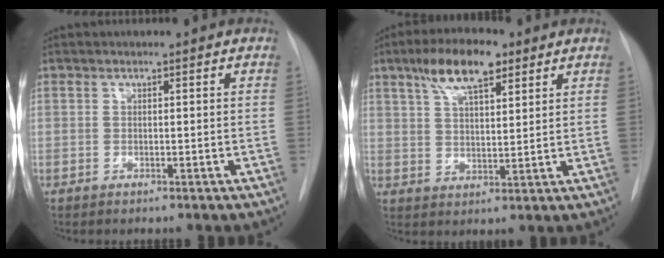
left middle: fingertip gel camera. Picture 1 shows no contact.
{"total": 9.4, "force": [5.8, 2.9, 6.9], "torque": [-0.132, 0.015, 0.103]}